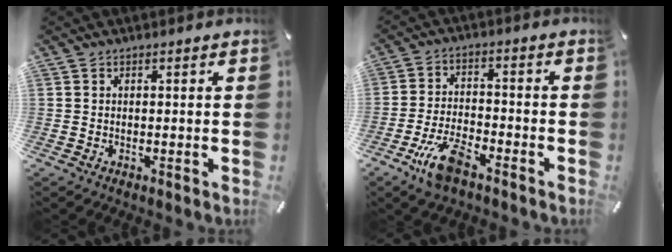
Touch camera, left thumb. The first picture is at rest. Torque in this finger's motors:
{"motor_torque": [-0.24, 1.44, 0.06, 0.07, 0.16]}